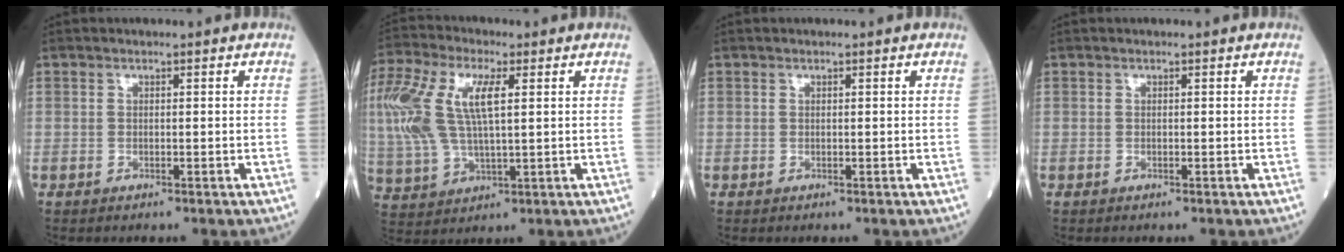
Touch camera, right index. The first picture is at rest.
{"total": 16.6, "force": [3.9, 6.7, 14.7], "torque": [-0.354, 0.020, 0.074]}
{"total": 0.0}
{"total": 0.0}